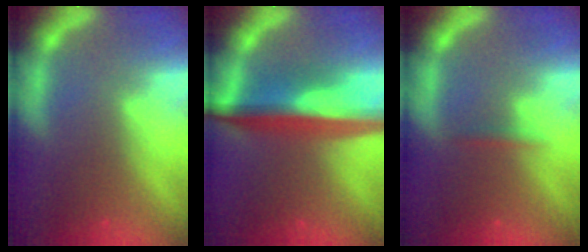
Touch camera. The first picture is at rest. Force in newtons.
{"total": 8.5}
{"total": 0.9}